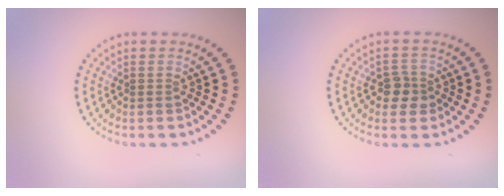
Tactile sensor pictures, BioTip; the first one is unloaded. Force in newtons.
{"total": 2.0, "press": 1.9, "slide": 0.7}